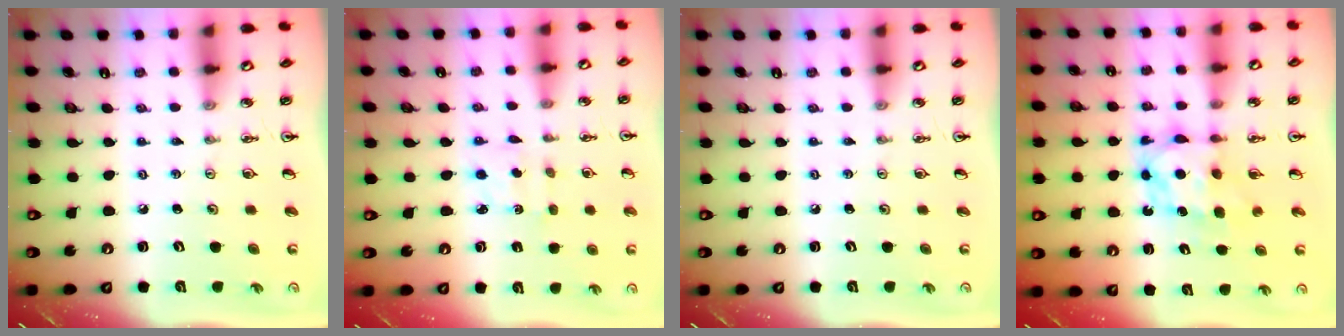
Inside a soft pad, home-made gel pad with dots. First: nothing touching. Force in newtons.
{"total": 1.7, "press": 1.5, "slide": 0.8}
{"total": 0.0}
{"total": 6.4, "press": 6.4, "slide": 0.5}